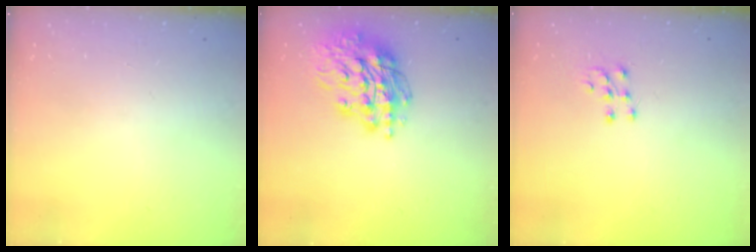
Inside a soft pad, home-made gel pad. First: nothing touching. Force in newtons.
{"total": 18.9, "press": 18.8, "slide": 2.2}
{"total": 6.0, "press": 5.9, "slide": 0.4}